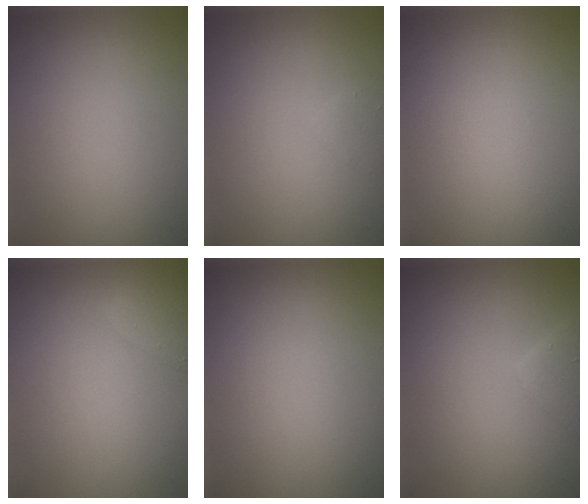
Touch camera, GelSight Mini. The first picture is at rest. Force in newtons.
{"total": 0.7, "press": 0.7, "slide": 0.0}
{"total": 0.0}
{"total": 2.7, "press": 2.7, "slide": 0.2}
{"total": 0.0}
{"total": 2.2, "press": 2.2, "slide": 0.2}